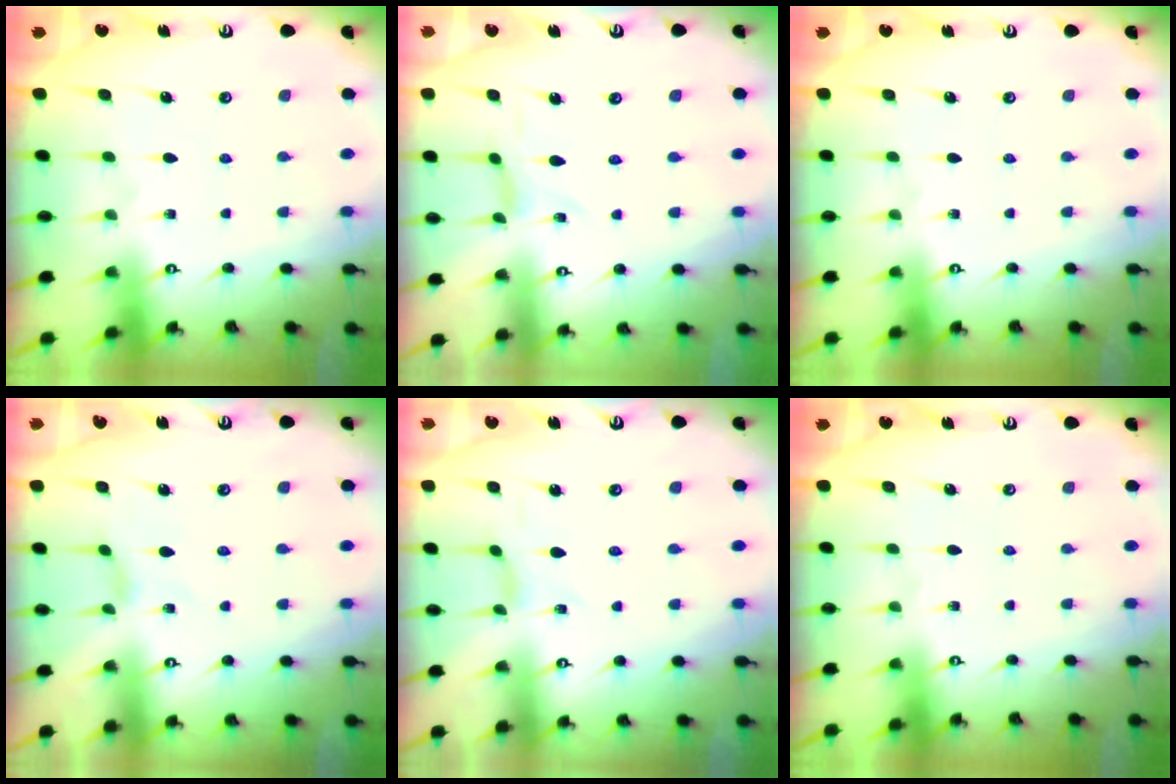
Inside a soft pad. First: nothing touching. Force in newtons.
{"total": 0.0}
{"total": 0.0}
{"total": 0.7, "press": 0.7, "slide": 0.2}
{"total": 2.0, "press": 2.0, "slide": 0.3}
{"total": 0.0}